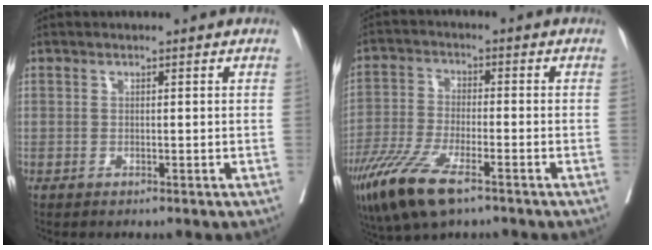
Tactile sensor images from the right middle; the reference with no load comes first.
{"total": 11.9, "force": [-7.4, 3.1, 8.8], "torque": [-0.174, -0.026, -0.134]}